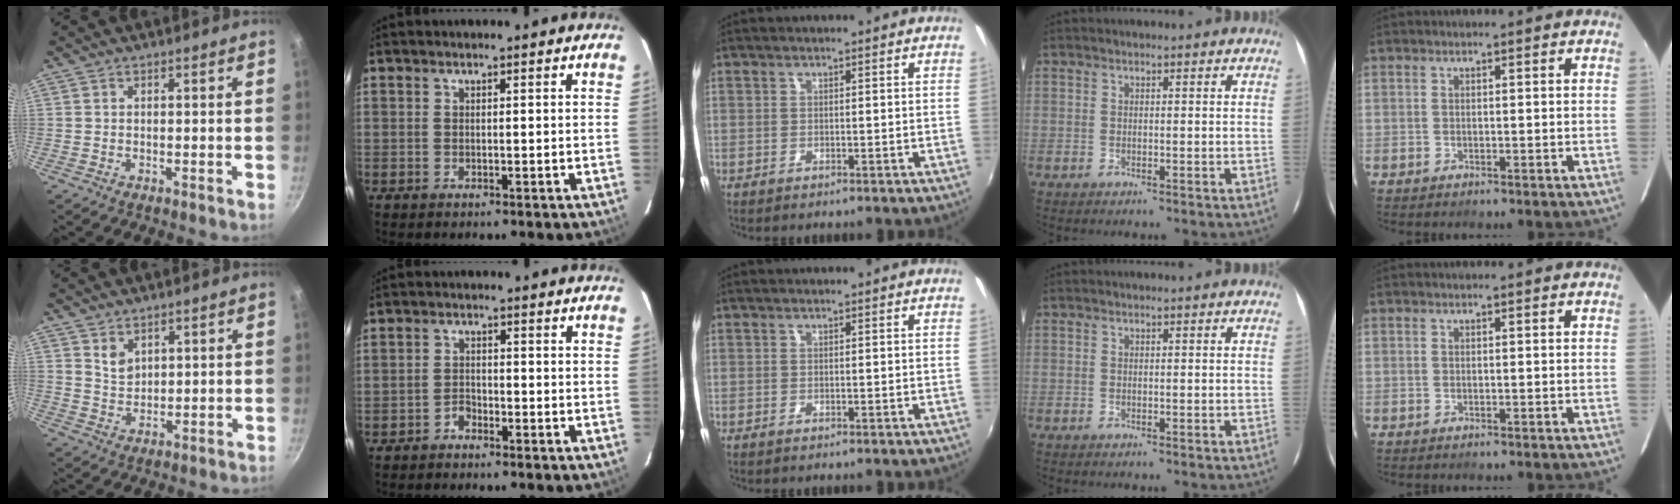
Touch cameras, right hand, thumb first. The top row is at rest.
{"thumb": {"total": 3.5, "force": [2.0, 2.5, 1.6], "torque": [-0.017, -0.015, 0.041]}, "index": {"total": 1.9, "force": [-1.6, 0.9, 0.3], "torque": [-0.005, 0.005, -0.028]}}